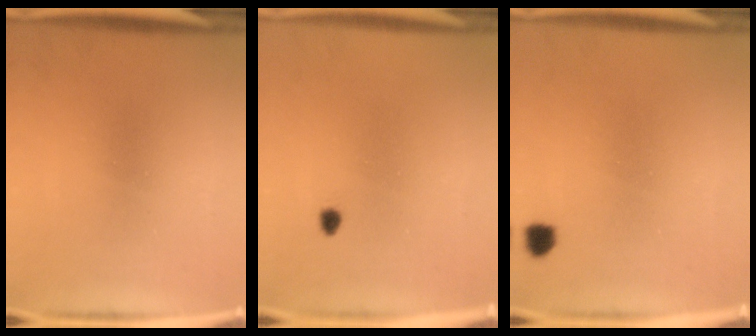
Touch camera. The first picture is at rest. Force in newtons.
{"total": 1.0}
{"total": 2.0}